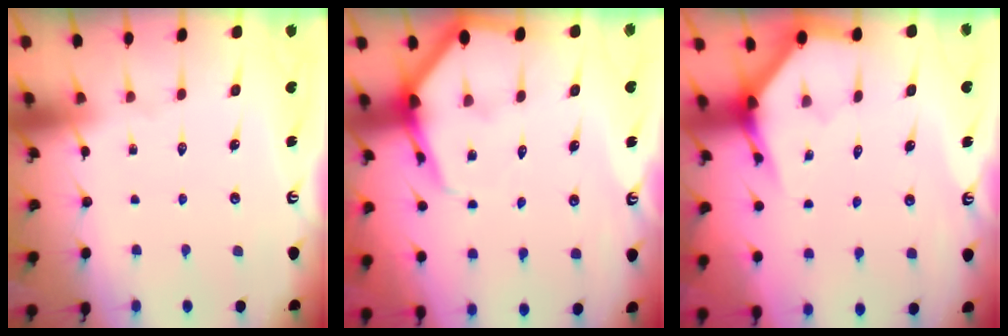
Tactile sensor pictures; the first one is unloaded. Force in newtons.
{"total": 6.6, "press": 6.5, "slide": 0.7}
{"total": 3.8, "press": 3.8, "slide": 0.2}